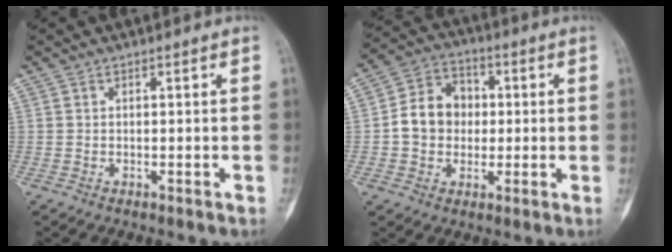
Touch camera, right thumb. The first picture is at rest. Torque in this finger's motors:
{"motor_torque": [1.28, 1.26, 0.81, -0.45, 0.20]}